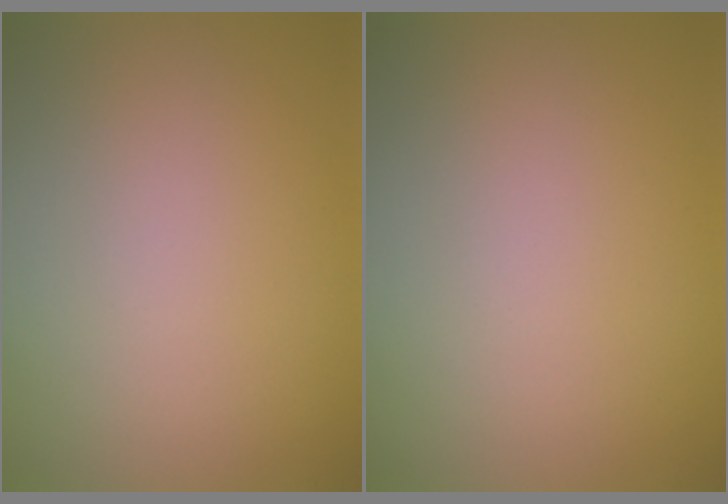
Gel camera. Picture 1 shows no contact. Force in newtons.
{"total": 0.0}